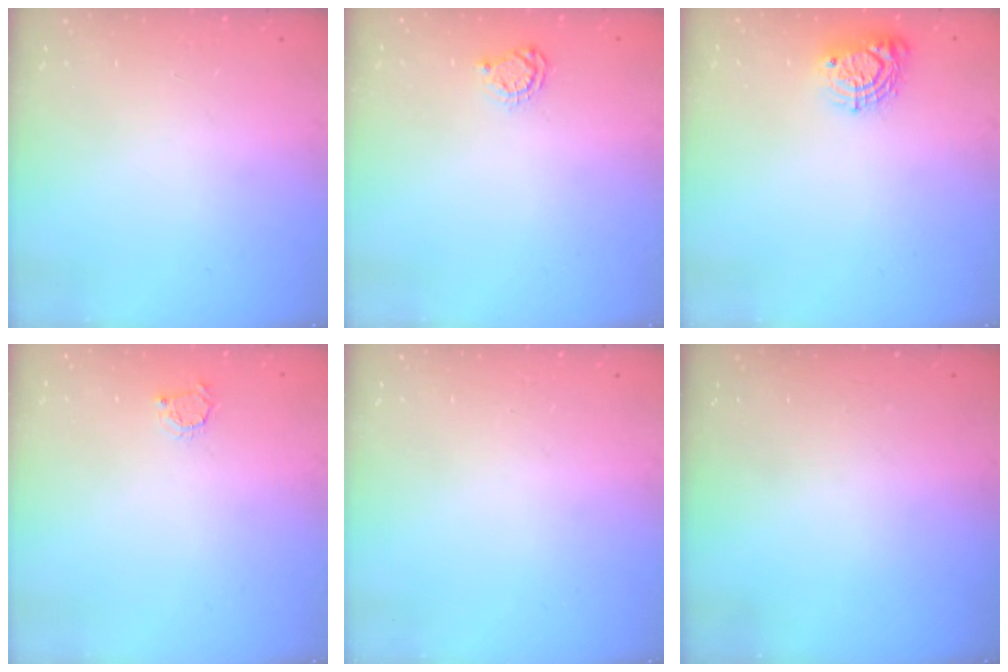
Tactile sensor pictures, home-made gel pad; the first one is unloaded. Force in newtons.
{"total": 5.3, "press": 5.3, "slide": 0.6}
{"total": 8.9, "press": 8.8, "slide": 0.7}
{"total": 2.9, "press": 2.8, "slide": 0.4}
{"total": 0.0}
{"total": 0.0}